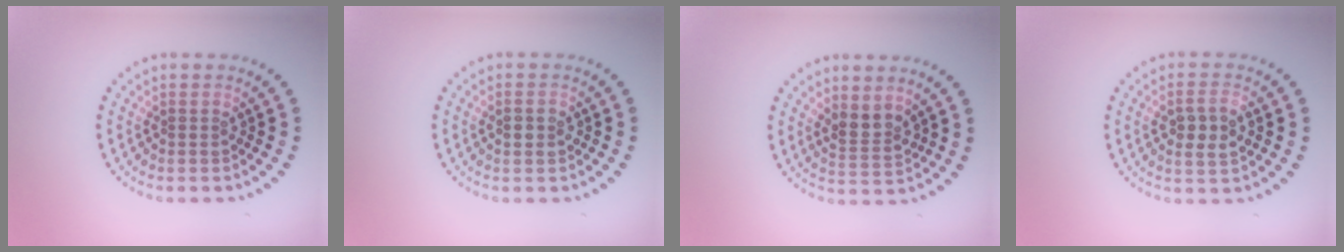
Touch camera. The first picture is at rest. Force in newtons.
{"total": 1.8, "press": 1.8, "slide": 0.1}
{"total": 2.4, "press": 2.1, "slide": 1.2}
{"total": 2.8, "press": 2.8, "slide": 0.4}